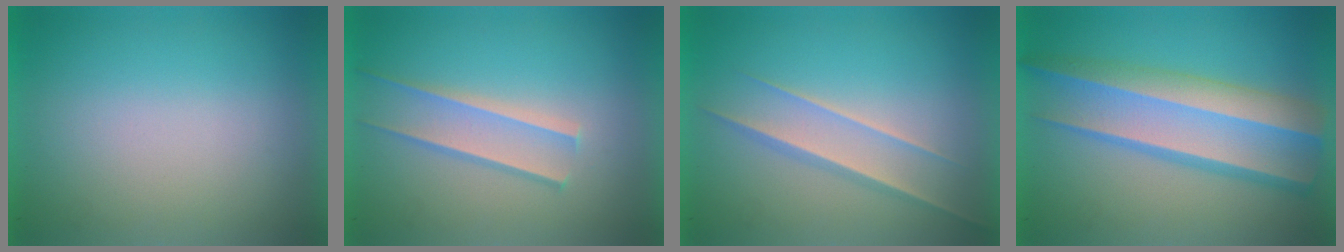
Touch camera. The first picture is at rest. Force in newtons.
{"total": 1.7}
{"total": 1.5}
{"total": 6.6}